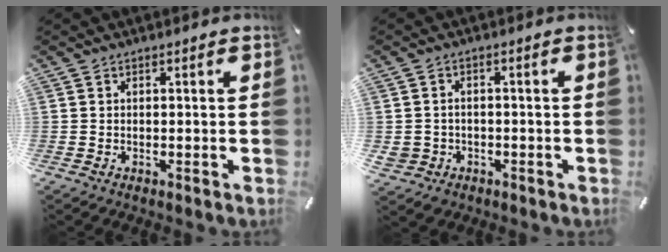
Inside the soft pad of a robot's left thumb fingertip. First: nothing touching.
{"total": 3.6, "force": [-1.6, 3.2, 0.7], "torque": [-0.026, 0.002, -0.034]}